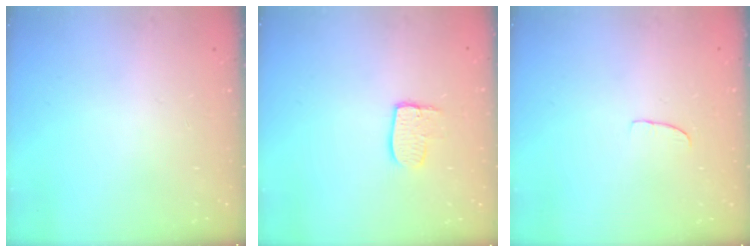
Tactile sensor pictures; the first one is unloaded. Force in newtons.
{"total": 6.9, "press": 6.9, "slide": 0.6}
{"total": 4.7, "press": 4.7, "slide": 0.3}